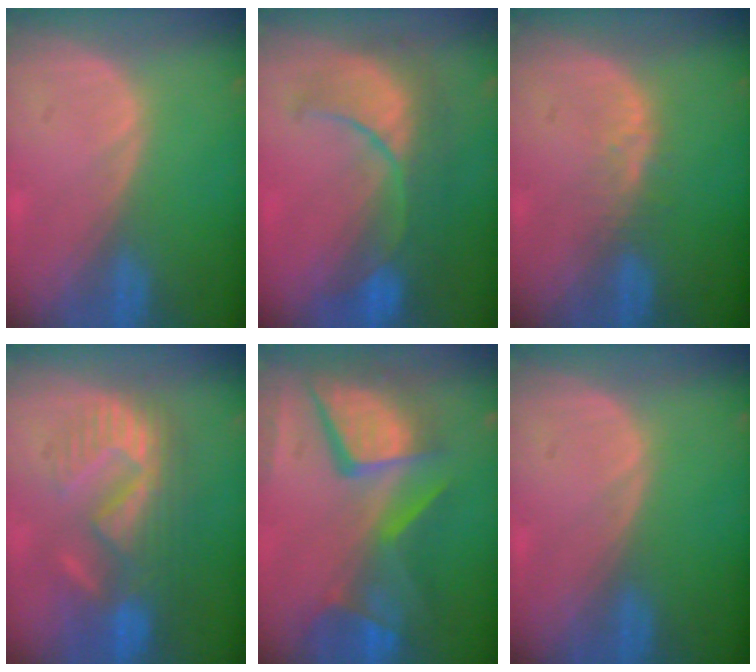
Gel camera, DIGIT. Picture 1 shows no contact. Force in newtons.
{"total": 9.7, "press": 8.9, "slide": 3.7}
{"total": 2.5, "press": 2.4, "slide": 0.2}
{"total": 10.4, "press": 9.6, "slide": 3.8}
{"total": 12.6, "press": 10.3, "slide": 7.2}
{"total": 0.0}